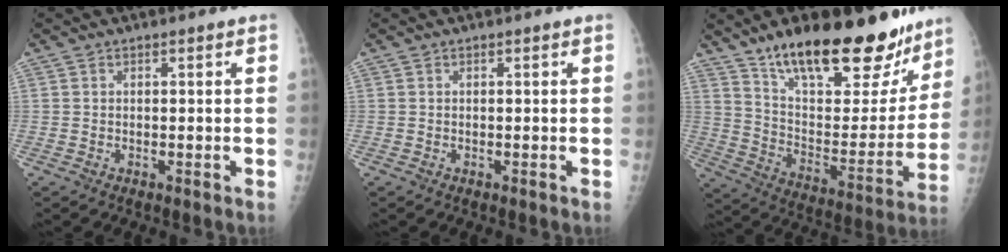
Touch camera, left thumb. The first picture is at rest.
{"total": 0.0}
{"total": 28.6, "force": [20.8, 10.2, 16.7], "torque": [-0.209, -0.085, 0.321]}